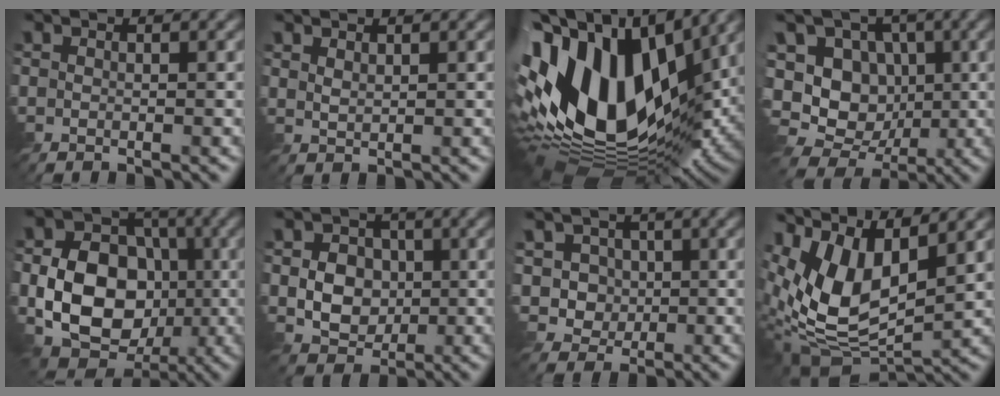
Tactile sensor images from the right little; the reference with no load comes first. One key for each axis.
{"total": 1.1, "fx": 0.9, "fy": 0.4, "fz": 0.5, "tx": -0.012, "ty": 0.001, "tz": 0.019}
{"total": 18.5, "fx": 2.9, "fy": 10.9, "fz": 14.7, "tx": -0.306, "ty": 0.020, "tz": 0.029}
{"total": 10.9, "fx": -0.3, "fy": 9.2, "fz": 5.8, "tx": -0.115, "ty": 0.026, "tz": -0.031}
{"total": 11.0, "fx": -2.0, "fy": 8.3, "fz": 7.0, "tx": -0.111, "ty": 0.001, "tz": -0.048}
{"total": 6.2, "fx": 0.0, "fy": 5.1, "fz": 3.5, "tx": -0.050, "ty": 0.014, "tz": -0.014}
{"total": 3.5, "fx": 0.1, "fy": 3.3, "fz": 1.2, "tx": -0.032, "ty": -0.004, "tz": 0.006}
{"total": 10.6, "fx": 3.1, "fy": 5.3, "fz": 8.6, "tx": -0.186, "ty": -0.004, "tz": 0.056}